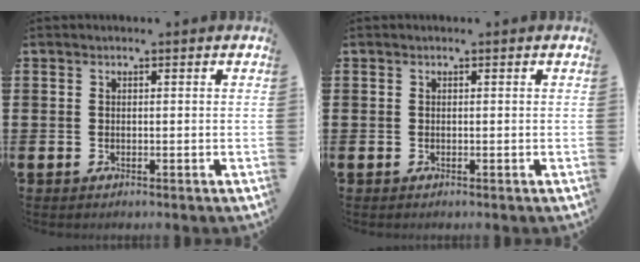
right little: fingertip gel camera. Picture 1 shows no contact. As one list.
[{"total": 0.0}]